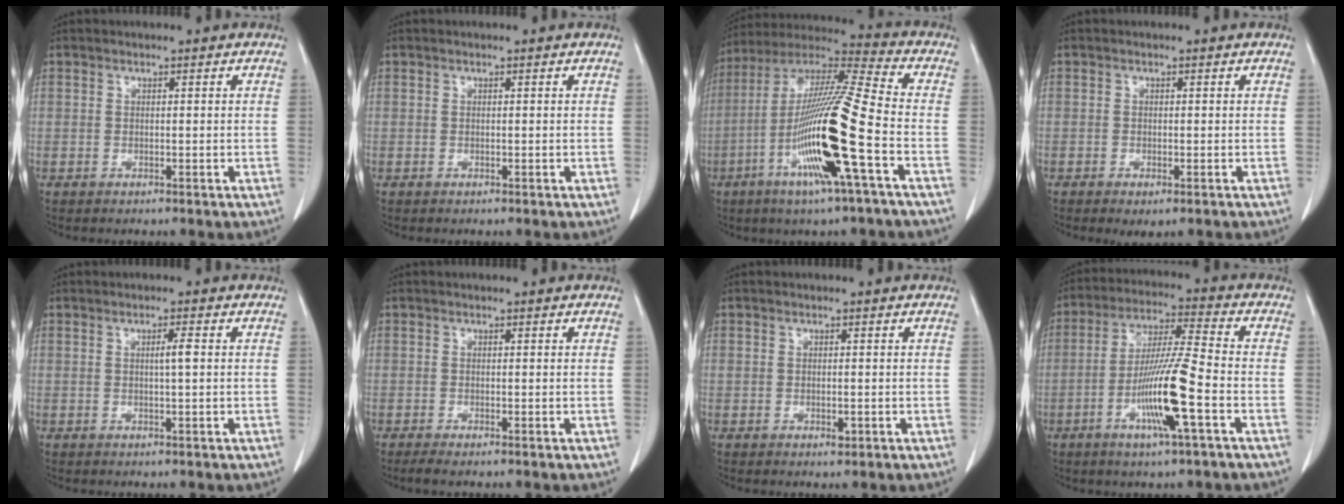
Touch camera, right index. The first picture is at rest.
{"total": 0.0}
{"total": 19.1, "force": [-5.9, -0.4, 18.1], "torque": [-0.364, -0.017, -0.122]}
{"total": 2.3, "force": [-1.4, 0.8, 1.6], "torque": [-0.021, -0.004, -0.015]}
{"total": 1.8, "force": [0.2, -0.1, 1.7], "torque": [-0.031, 0.001, 0.003]}
{"total": 1.3, "force": [-0.9, 0.1, 0.9], "torque": [-0.021, -0.005, -0.019]}
{"total": 1.5, "force": [-0.3, 0.8, 1.2], "torque": [-0.022, -0.001, 0.001]}
{"total": 13.3, "force": [-5.0, -0.2, 12.3], "torque": [-0.237, 0.000, -0.098]}